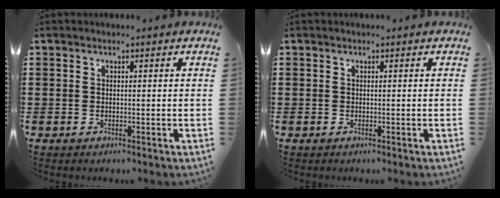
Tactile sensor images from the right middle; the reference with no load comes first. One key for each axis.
{"total": 0.0}